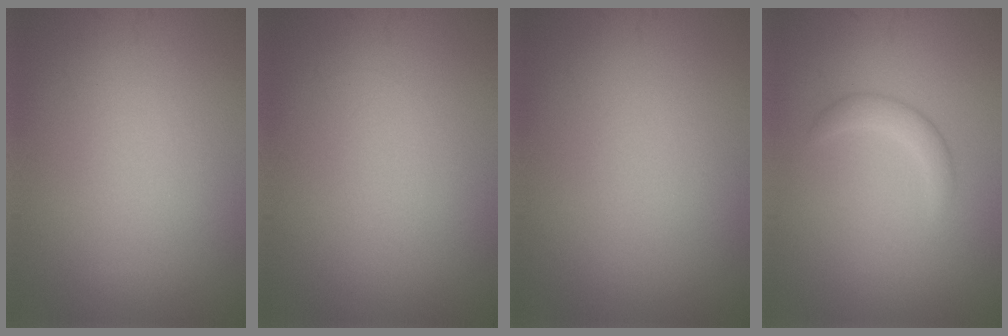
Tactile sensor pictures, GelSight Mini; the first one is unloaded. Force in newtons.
{"total": 0.0}
{"total": 0.0}
{"total": 1.6, "press": 1.6, "slide": 0.1}